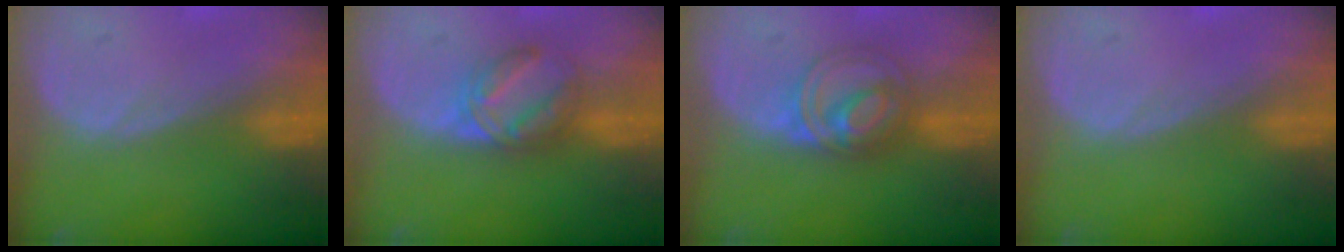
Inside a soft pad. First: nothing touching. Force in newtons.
{"total": 5.8, "press": 5.5, "slide": 1.8}
{"total": 5.8, "press": 5.7, "slide": 1.2}
{"total": 0.0}